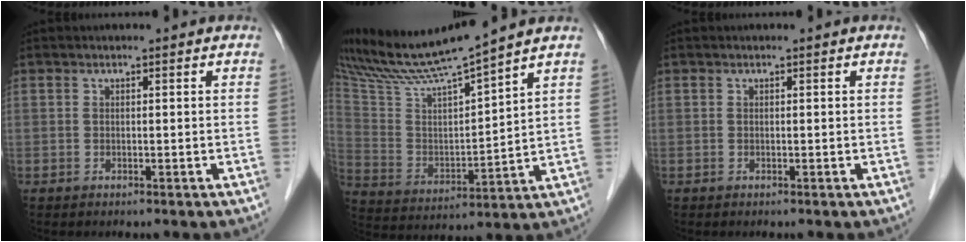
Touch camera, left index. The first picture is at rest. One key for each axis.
{"total": 12.9, "fx": 11.9, "fy": -1.7, "fz": 4.7, "tx": -0.097, "ty": -0.002, "tz": 0.229}
{"total": 0.0}